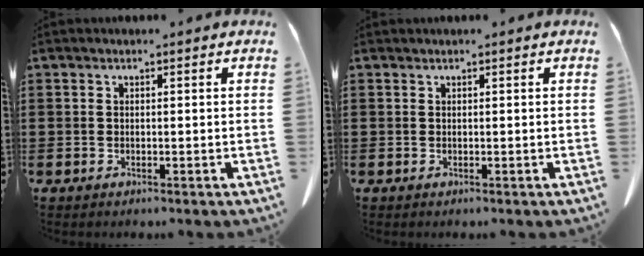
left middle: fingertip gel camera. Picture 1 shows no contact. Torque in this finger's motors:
{"motor_torque": [-0.66, 0.54, -0.10, -0.01]}